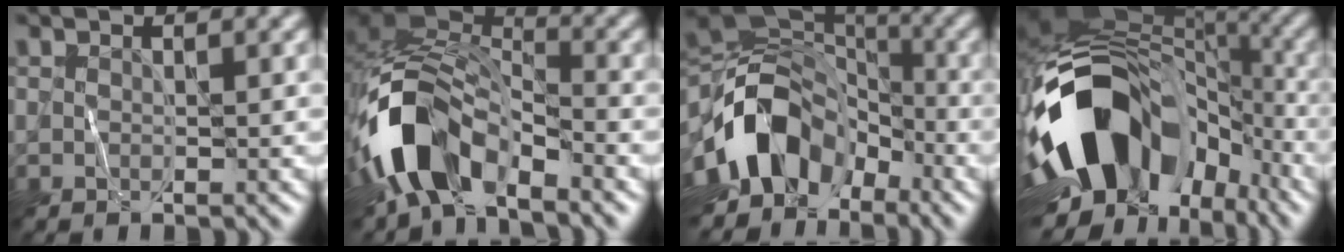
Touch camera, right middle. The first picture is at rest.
{"total": 9.3, "force": [-5.4, 5.0, 5.7], "torque": [-0.109, 0.002, -0.110]}
{"total": 11.6, "force": [-4.9, 8.0, 6.9], "torque": [-0.128, 0.014, -0.106]}
{"total": 16.0, "force": [-4.8, 10.8, 10.8], "torque": [-0.191, 0.007, -0.088]}